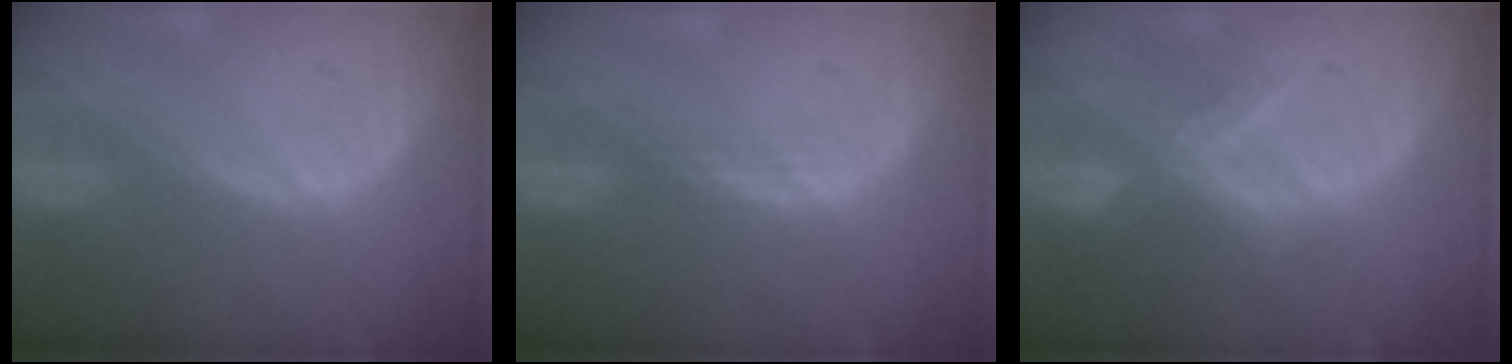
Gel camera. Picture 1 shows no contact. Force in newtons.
{"total": 1.4, "press": 1.1, "slide": 0.9}
{"total": 7.1, "press": 6.2, "slide": 3.6}